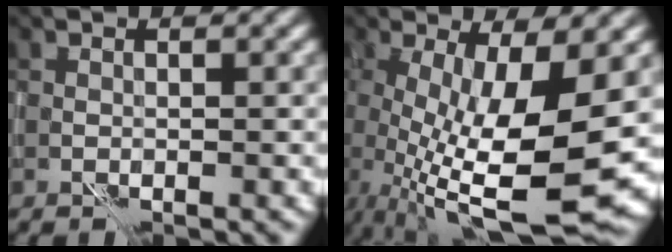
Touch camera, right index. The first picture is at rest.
{"total": 12.3, "force": [-1.8, 3.7, 11.6], "torque": [-0.200, -0.021, -0.022]}